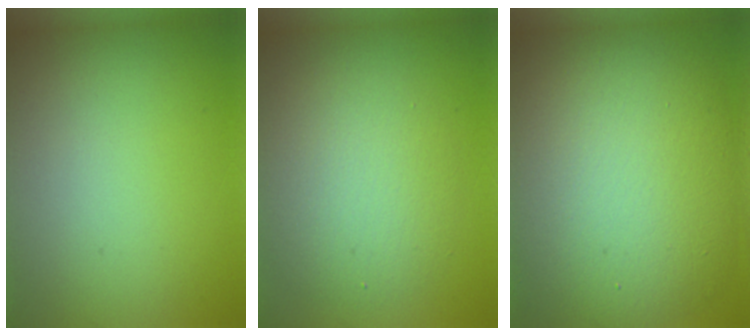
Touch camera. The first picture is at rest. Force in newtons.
{"total": 4.7, "press": 4.7, "slide": 0.3}
{"total": 12.9, "press": 12.8, "slide": 1.4}